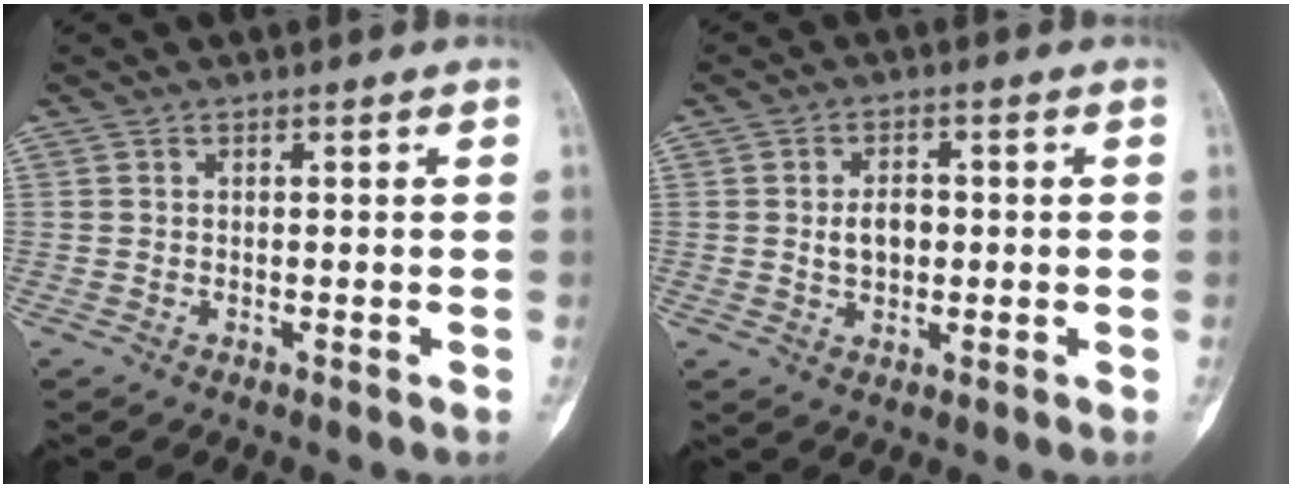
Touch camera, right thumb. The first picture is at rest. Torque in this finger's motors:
{"motor_torque": [0.99, 0.64, 0.66, 0.13, -0.03]}